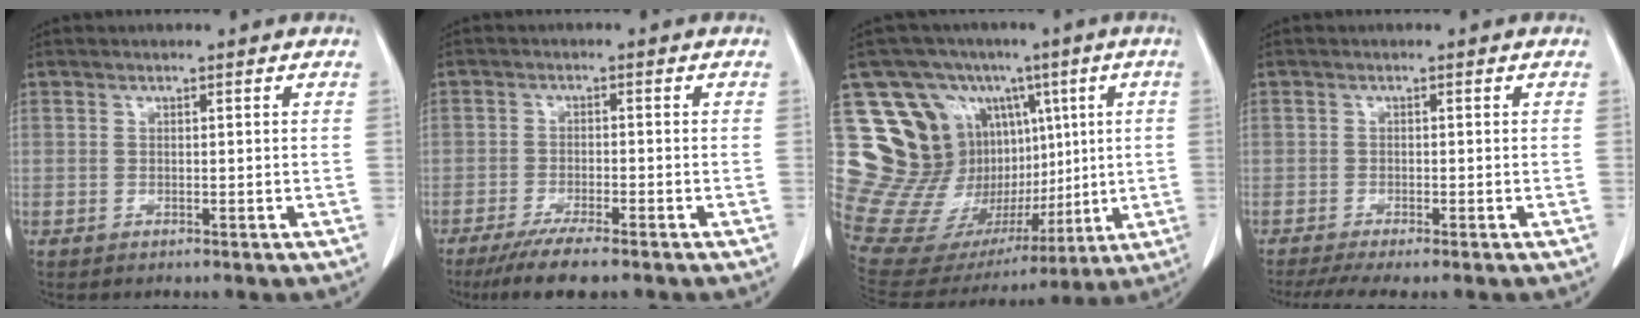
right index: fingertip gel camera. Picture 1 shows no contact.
{"total": 6.7, "force": [-5.1, 0.8, 4.3], "torque": [-0.069, -0.015, -0.082]}
{"total": 24.3, "force": [5.0, 19.2, 14.0], "torque": [-0.248, 0.089, 0.124]}
{"total": 4.7, "force": [-3.7, 0.7, 2.8], "torque": [-0.049, -0.011, -0.062]}